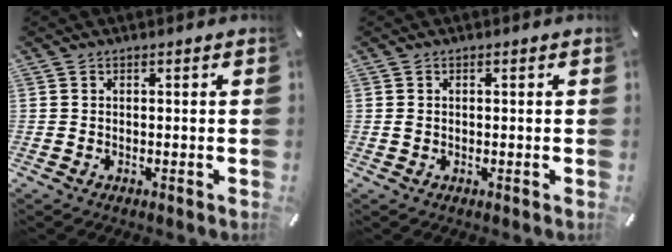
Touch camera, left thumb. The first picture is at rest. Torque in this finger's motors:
{"motor_torque": [0.19, -0.03, 0.15, 0.07, 0.00]}